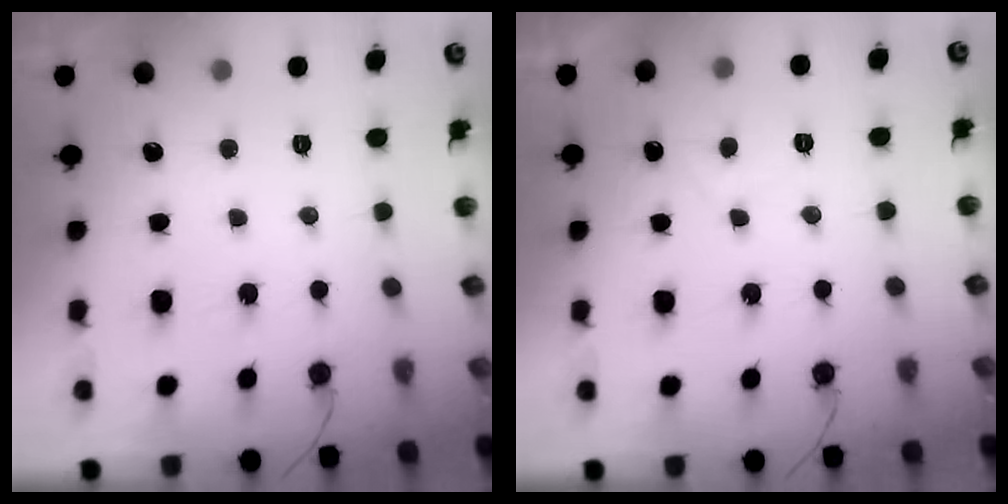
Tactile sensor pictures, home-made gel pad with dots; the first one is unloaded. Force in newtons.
{"total": 1.2, "press": 1.0, "slide": 0.7}